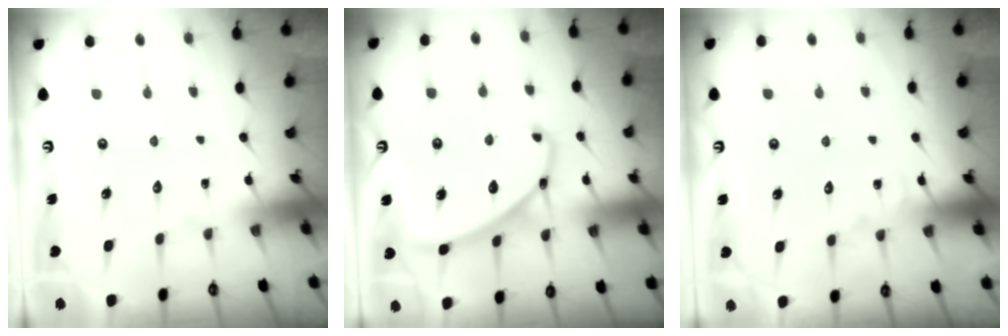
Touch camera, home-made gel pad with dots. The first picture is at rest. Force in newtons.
{"total": 8.0, "press": 8.0, "slide": 0.5}
{"total": 4.7, "press": 4.6, "slide": 0.4}